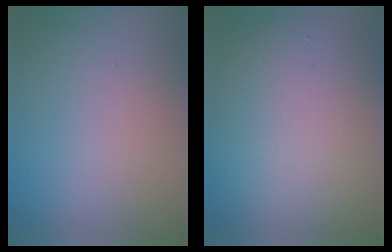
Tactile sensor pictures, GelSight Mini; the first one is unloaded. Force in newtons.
{"total": 10.1, "press": 10.1, "slide": 0.7}